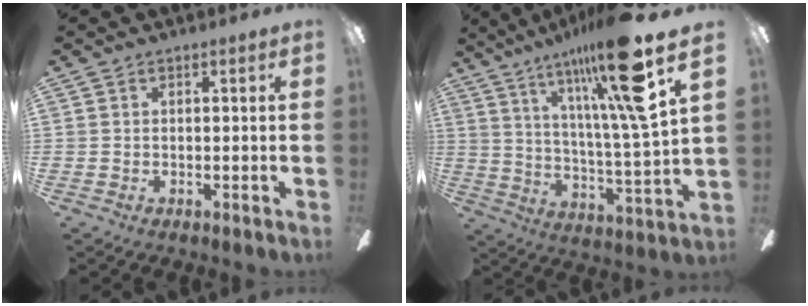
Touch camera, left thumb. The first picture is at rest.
{"total": 21.2, "force": [13.7, 2.2, 16.0], "torque": [-0.278, -0.072, 0.203]}